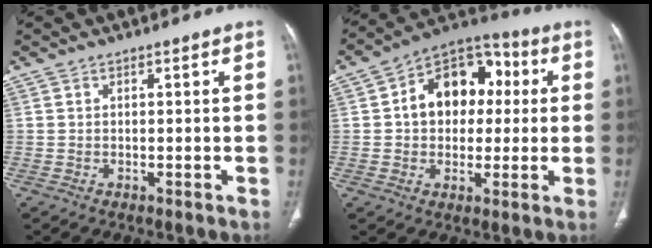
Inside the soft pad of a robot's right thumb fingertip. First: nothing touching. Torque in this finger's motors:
{"motor_torque": [0.63, 2.62, 1.37, 0.18, 0.10]}